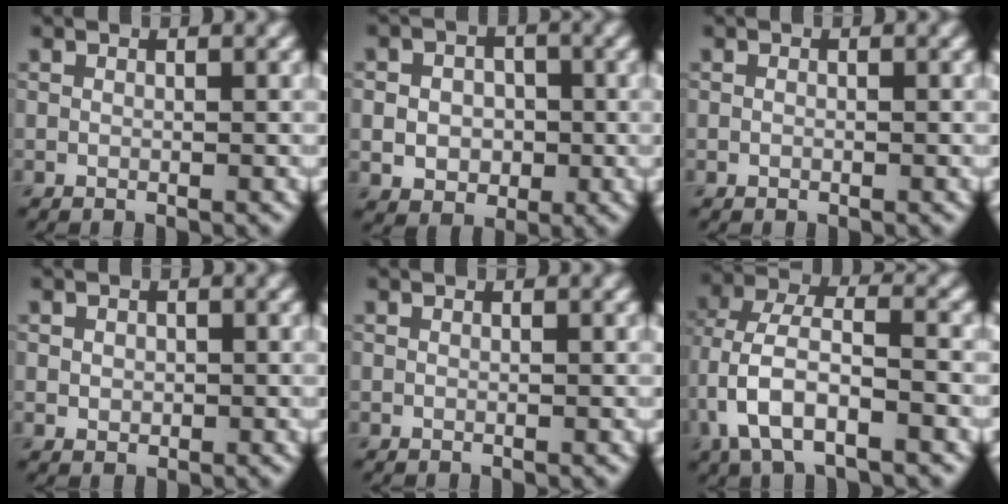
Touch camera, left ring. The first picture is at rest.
{"total": 4.6, "force": [-0.2, 3.8, 2.6], "torque": [-0.036, 0.001, -0.013]}
{"total": 0.0}
{"total": 1.0, "force": [0.1, 0.9, 0.4], "torque": [-0.005, -0.001, 0.001]}
{"total": 0.0}
{"total": 7.9, "force": [-2.6, 4.2, 6.2], "torque": [-0.125, 0.014, -0.055]}